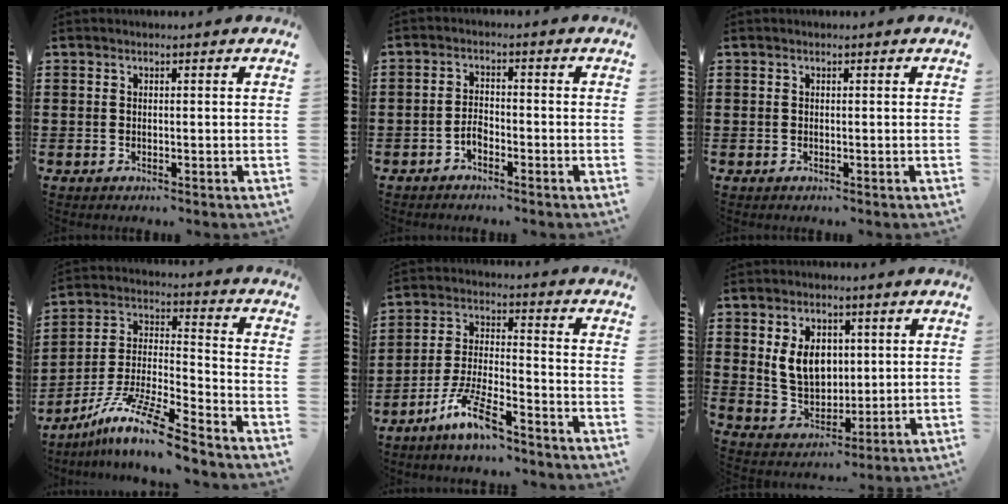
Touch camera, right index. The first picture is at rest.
{"total": 2.2, "force": [-1.6, 1.1, 1.1], "torque": [-0.026, 0.005, -0.034]}
{"total": 0.0}
{"total": 11.7, "force": [-9.3, 0.9, 7.0], "torque": [-0.137, 0.011, -0.183]}
{"total": 8.5, "force": [-6.6, 1.3, 5.2], "torque": [-0.123, -0.005, -0.129]}
{"total": 7.5, "force": [1.6, 5.5, 5.0], "torque": [-0.111, 0.012, 0.027]}